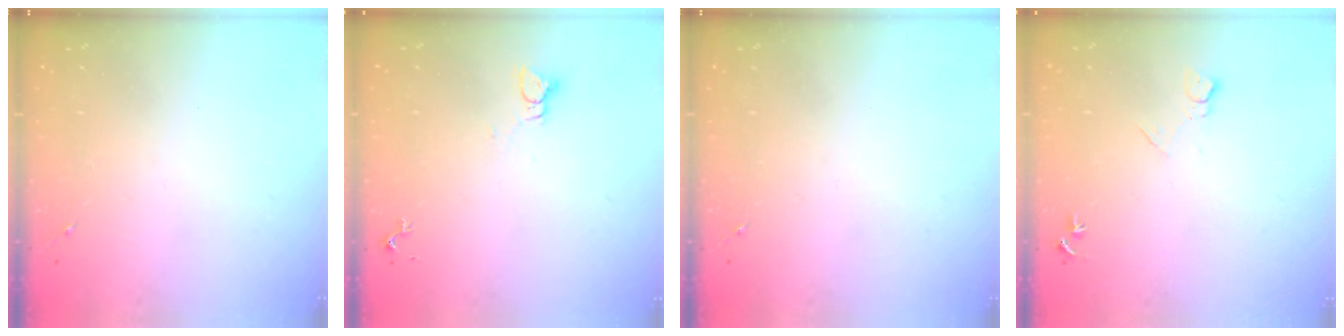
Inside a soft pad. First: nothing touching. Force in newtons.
{"total": 2.2, "press": 2.2, "slide": 0.1}
{"total": 0.0}
{"total": 7.4, "press": 7.3, "slide": 0.9}